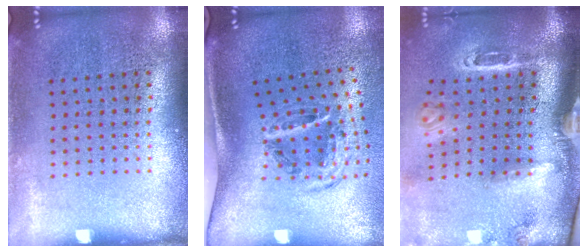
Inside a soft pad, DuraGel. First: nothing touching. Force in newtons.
{"total": 2.0, "press": 1.3, "slide": 1.5}
{"total": 3.2, "press": 2.2, "slide": 2.3}